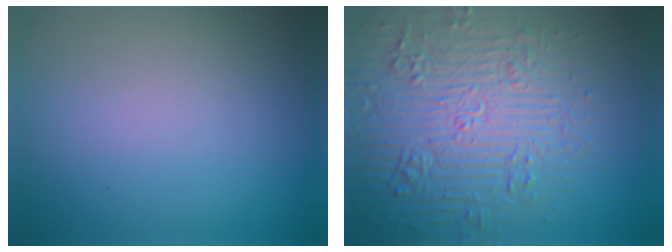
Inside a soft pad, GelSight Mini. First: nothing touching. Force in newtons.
{"total": 7.9, "press": 7.6, "slide": 2.0}